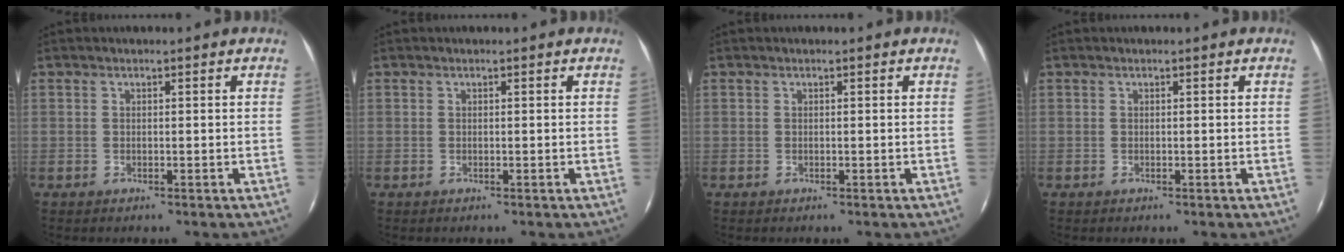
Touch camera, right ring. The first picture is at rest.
{"total": 0.0}
{"total": 0.0}
{"total": 0.0}